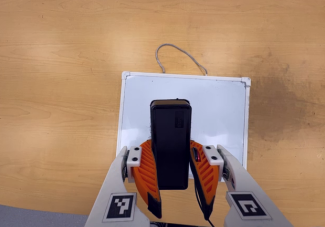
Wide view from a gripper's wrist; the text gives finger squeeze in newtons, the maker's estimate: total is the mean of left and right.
{"total": 8.9, "left": 7.4, "right": 10.3}